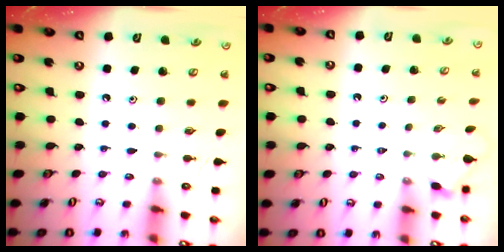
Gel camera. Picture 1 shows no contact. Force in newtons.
{"total": 1.6, "press": 1.5, "slide": 0.4}